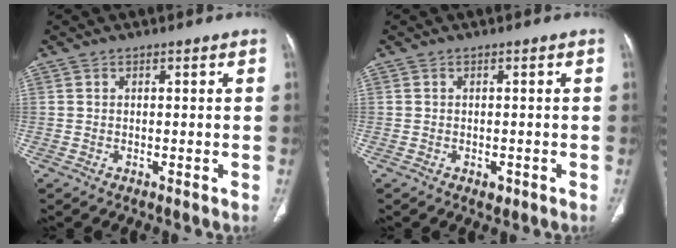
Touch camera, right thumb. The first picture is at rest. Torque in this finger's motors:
{"motor_torque": [1.69, 0.35, 0.43, -0.28, -0.05]}